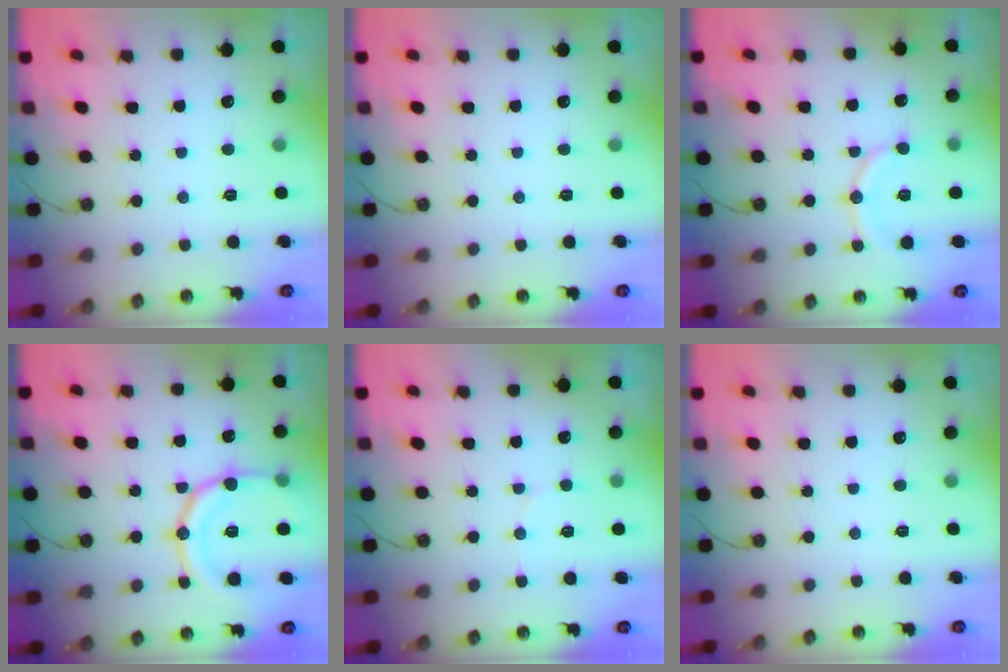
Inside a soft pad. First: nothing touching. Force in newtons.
{"total": 0.0}
{"total": 11.2, "press": 11.1, "slide": 1.6}
{"total": 17.8, "press": 17.6, "slide": 3.2}
{"total": 5.9, "press": 5.6, "slide": 1.9}
{"total": 0.0}